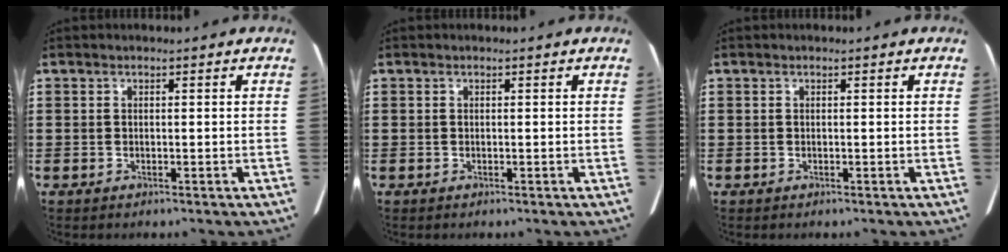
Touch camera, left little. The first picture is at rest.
{"total": 0.0}
{"total": 0.0}